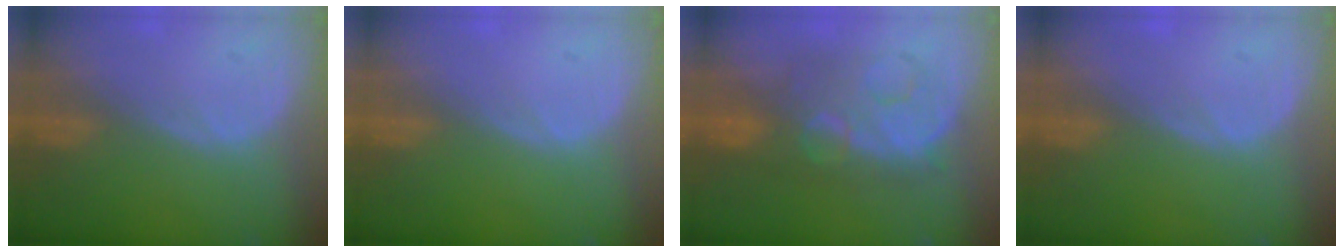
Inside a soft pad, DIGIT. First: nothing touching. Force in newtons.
{"total": 0.0}
{"total": 8.8, "press": 8.8, "slide": 0.4}
{"total": 0.0}